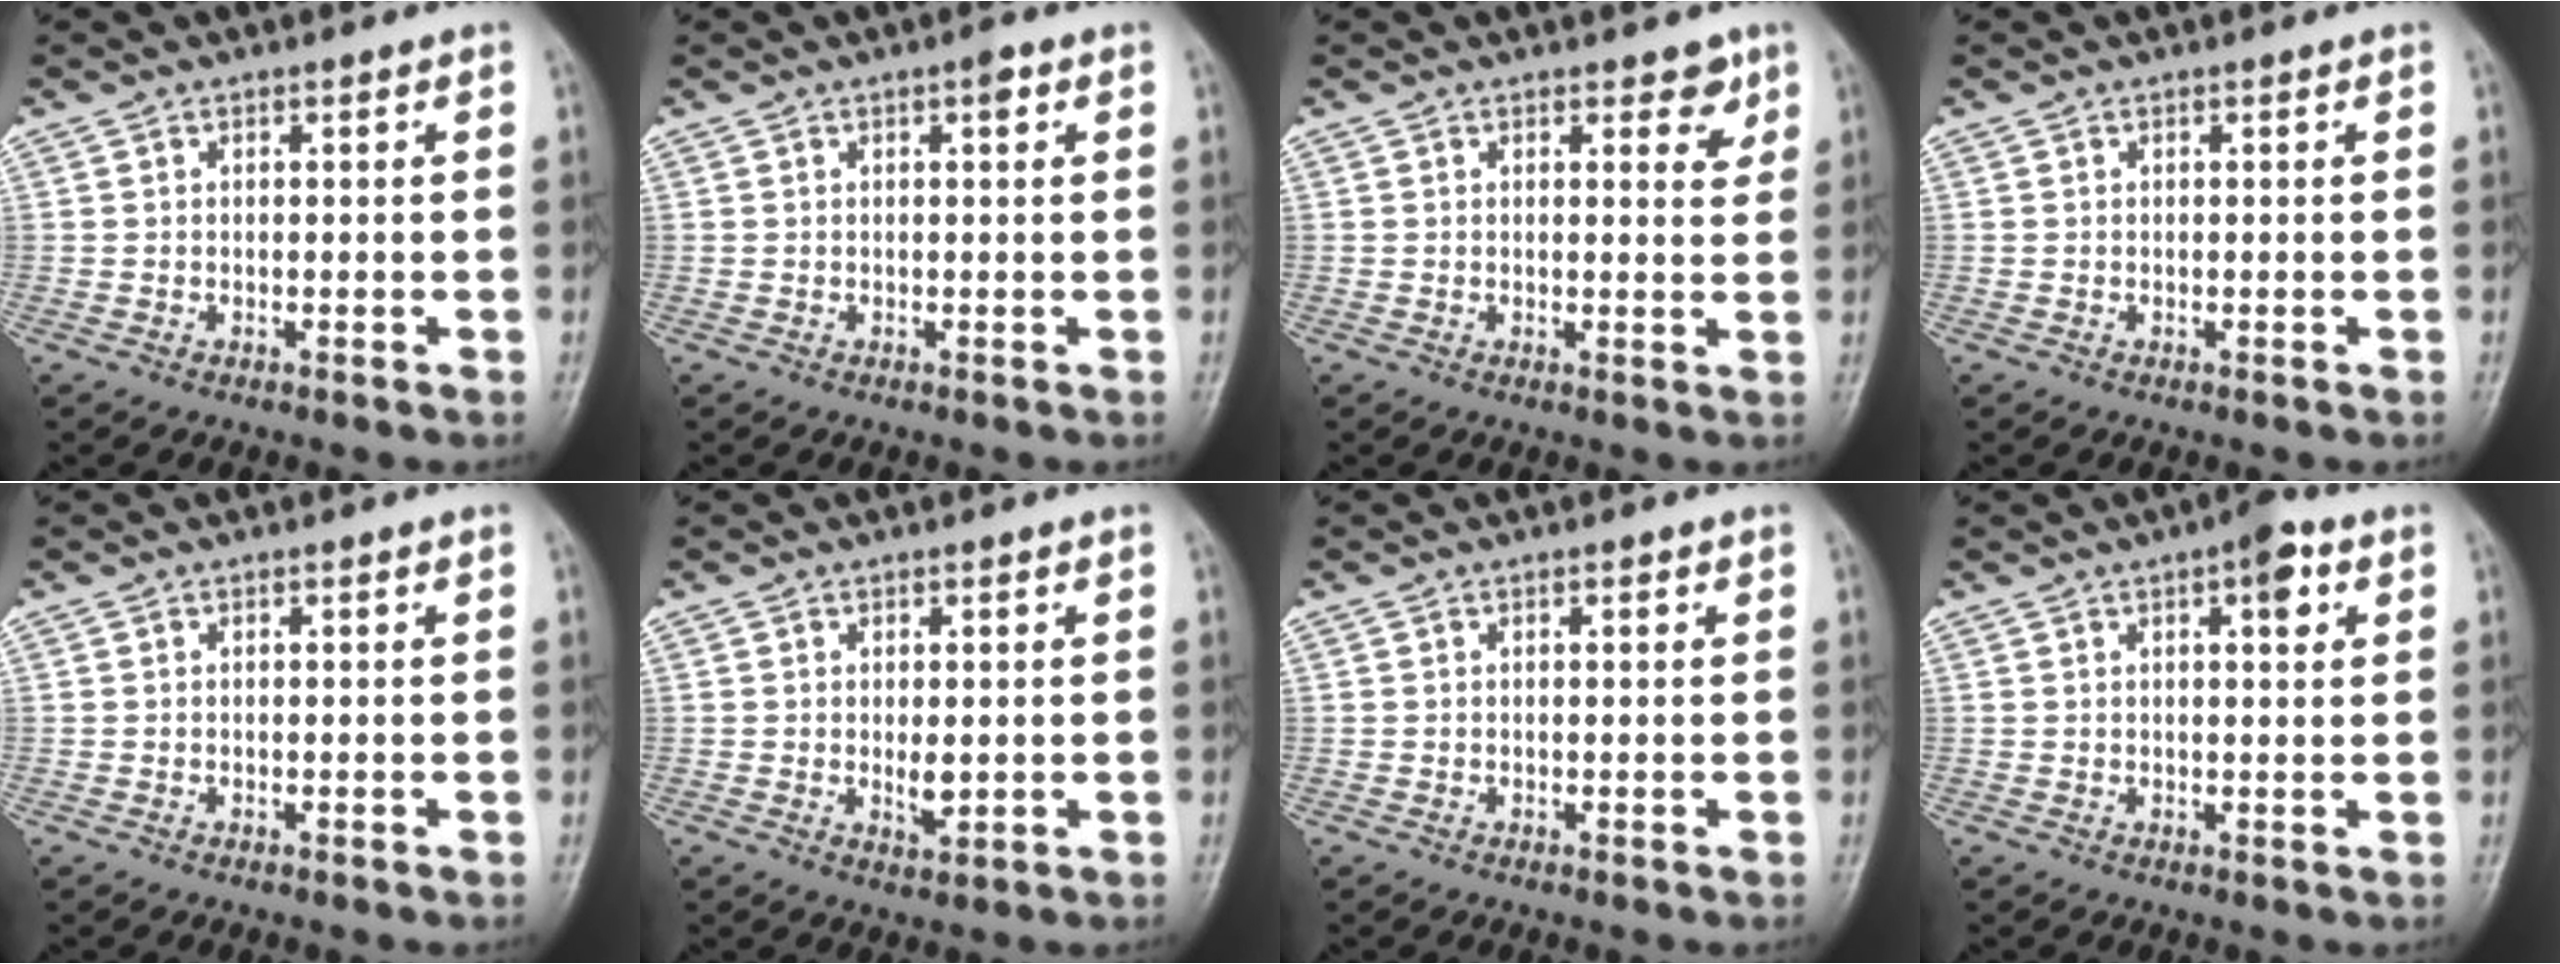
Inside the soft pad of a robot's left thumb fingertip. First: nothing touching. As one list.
[{"total": 1.9, "force": [0.8, 0.6, 1.6], "torque": [-0.022, 0.001, 0.009]}, {"total": 3.5, "force": [2.1, 1.7, 2.3], "torque": [-0.009, -0.010, 0.023]}, {"total": 0.0}, {"total": 0.0}, {"total": 3.7, "force": [0.1, 1.8, 3.3], "torque": [-0.043, -0.009, 0.007]}, {"total": 0.9, "force": [0.4, 0.4, 0.8], "torque": [-0.009, 0.002, 0.004]}, {"total": 5.3, "force": [2.3, 1.9, 4.4], "torque": [-0.049, -0.001, 0.025]}]